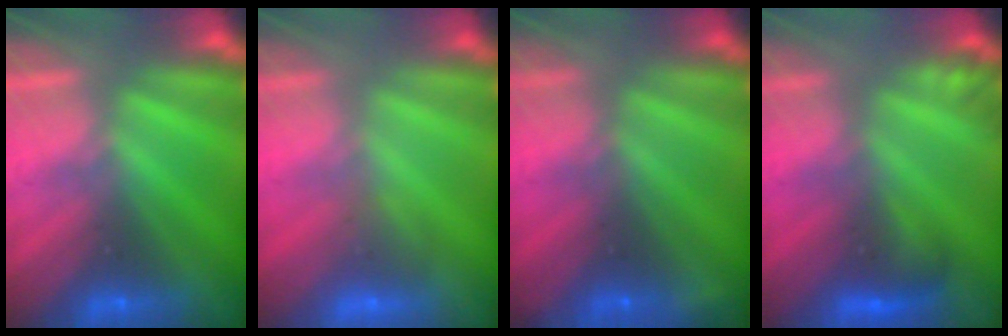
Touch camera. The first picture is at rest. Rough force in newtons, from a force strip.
{"total": 2.9}
{"total": 8.2}
{"total": 2.9}